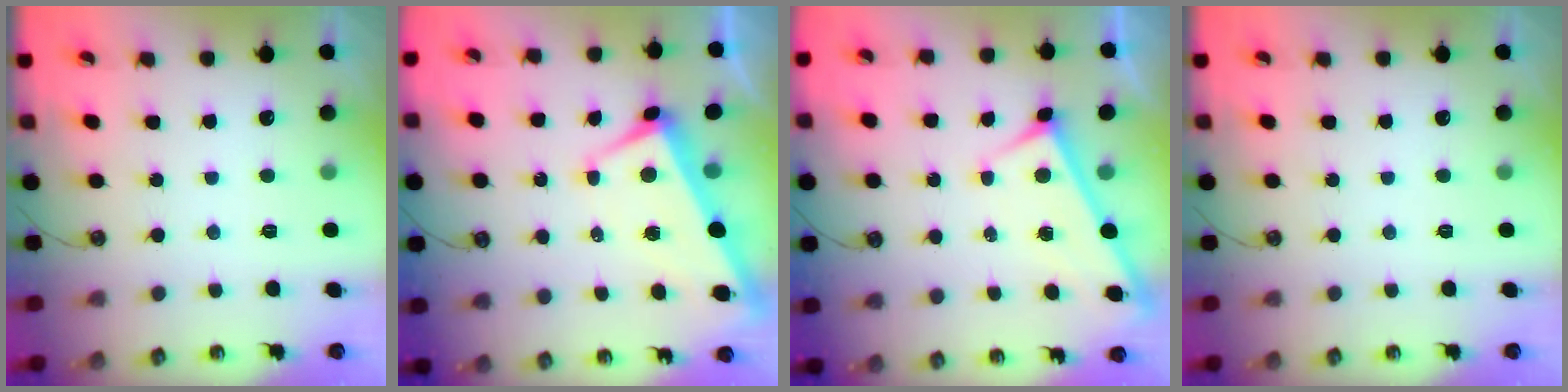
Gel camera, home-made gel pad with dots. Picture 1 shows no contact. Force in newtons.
{"total": 1.6, "press": 1.3, "slide": 0.9}
{"total": 2.9, "press": 2.9, "slide": 0.3}
{"total": 0.0}